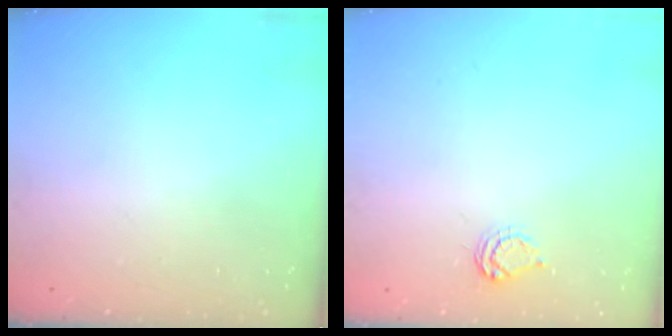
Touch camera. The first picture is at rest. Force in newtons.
{"total": 4.9, "press": 4.9, "slide": 0.7}